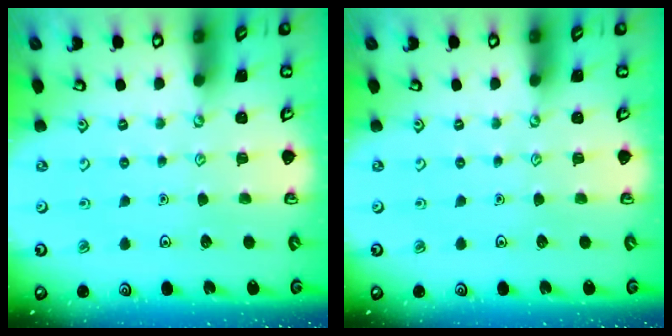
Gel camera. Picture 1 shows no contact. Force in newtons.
{"total": 0.0}